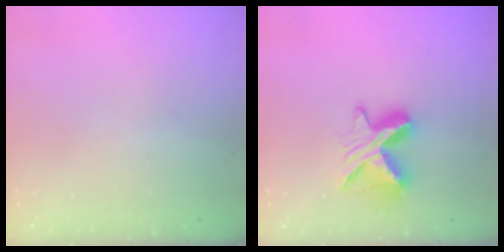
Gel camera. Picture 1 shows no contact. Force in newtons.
{"total": 10.2, "press": 10.1, "slide": 0.6}